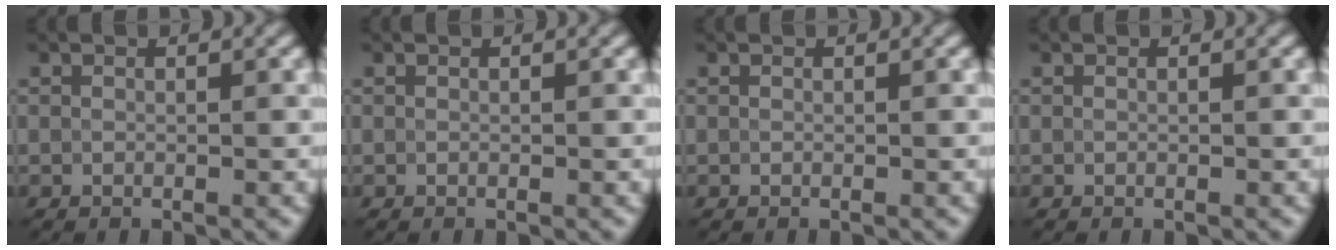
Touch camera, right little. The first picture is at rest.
{"total": 0.0}
{"total": 0.0}
{"total": 0.0}